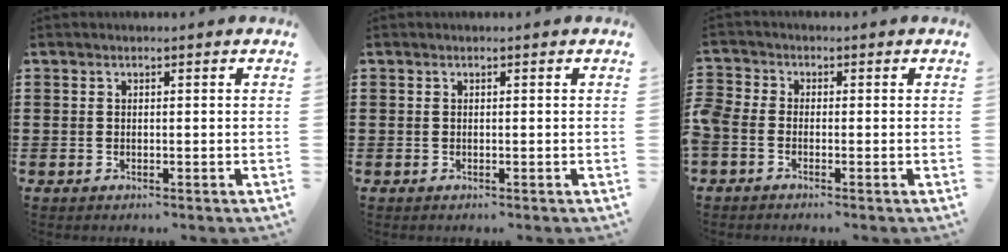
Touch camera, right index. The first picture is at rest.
{"total": 0.0}
{"total": 1.8, "force": [-1.3, 0.8, 0.9], "torque": [-0.033, -0.001, -0.030]}